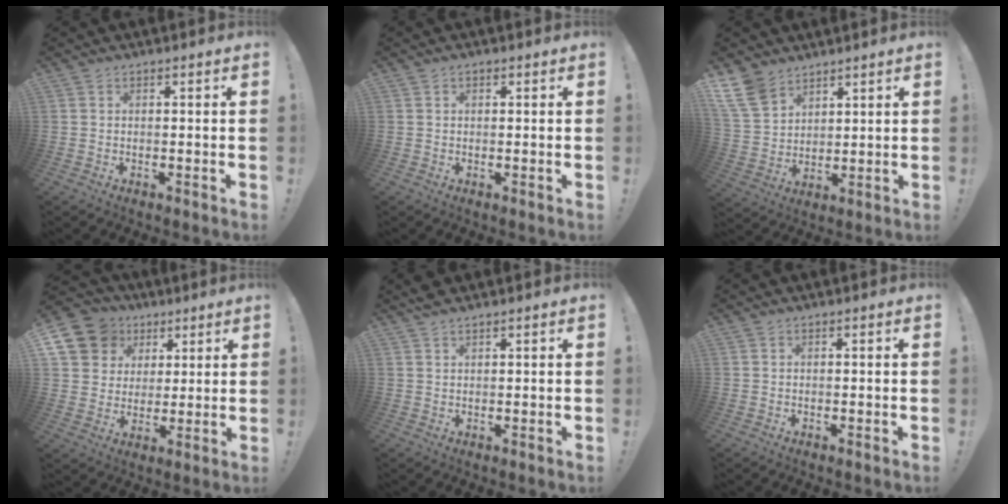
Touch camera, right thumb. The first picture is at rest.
{"total": 0.6, "force": [0.0, 0.6, 0.2], "torque": [0.001, 0.000, -0.001]}
{"total": 10.9, "force": [7.6, 6.6, 4.1], "torque": [-0.083, -0.041, 0.155]}
{"total": 13.0, "force": [5.8, 10.8, 4.4], "torque": [-0.069, -0.031, 0.124]}
{"total": 1.8, "force": [1.6, 0.3, 0.7], "torque": [-0.008, -0.010, 0.028]}
{"total": 0.0}